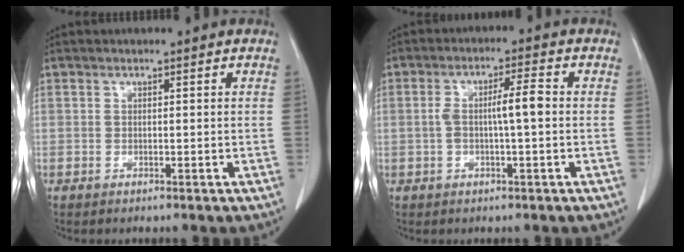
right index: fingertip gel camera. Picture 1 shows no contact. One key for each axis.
{"total": 5.1, "fx": -0.2, "fy": 0.6, "fz": 5.1, "tx": -0.097, "ty": 0.015, "tz": -0.001}